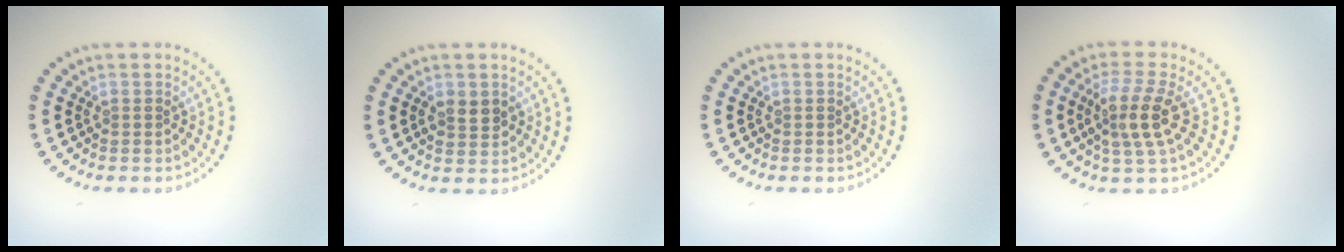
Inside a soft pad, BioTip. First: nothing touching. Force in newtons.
{"total": 2.0, "press": 2.0, "slide": 0.2}
{"total": 0.0}
{"total": 3.7, "press": 3.2, "slide": 1.8}